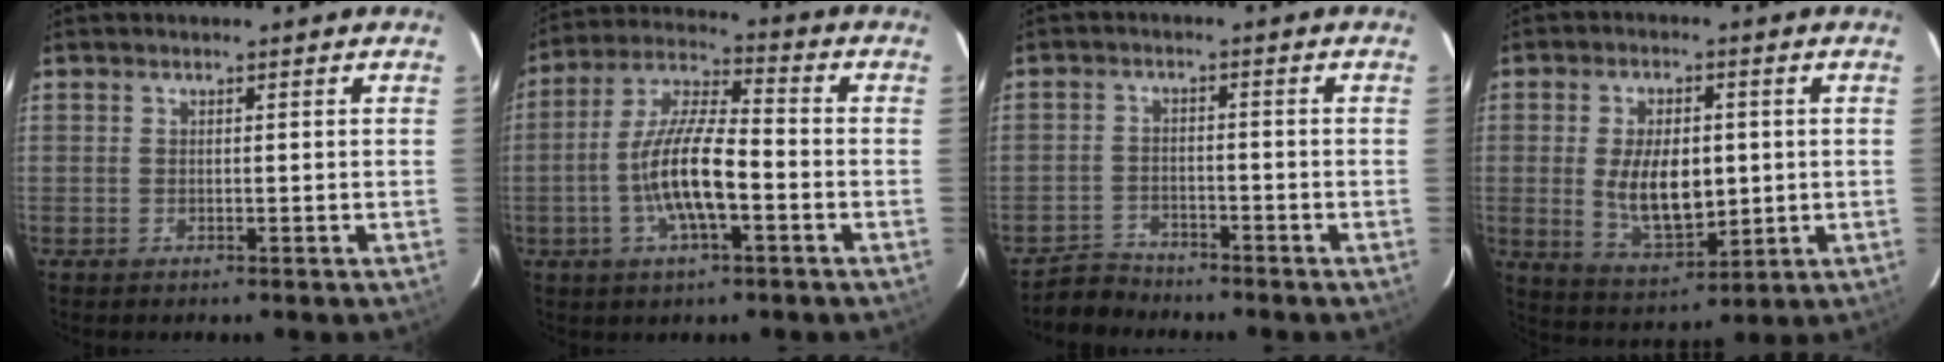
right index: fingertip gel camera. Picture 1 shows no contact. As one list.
[{"total": 12.3, "force": [-3.6, 3.4, 11.3], "torque": [-0.228, 0.000, -0.069]}, {"total": 4.6, "force": [-4.2, 1.7, -0.4], "torque": [-0.005, 0.010, -0.078]}, {"total": 11.1, "force": [0.0, 5.9, 9.4], "torque": [-0.180, -0.010, 0.015]}]